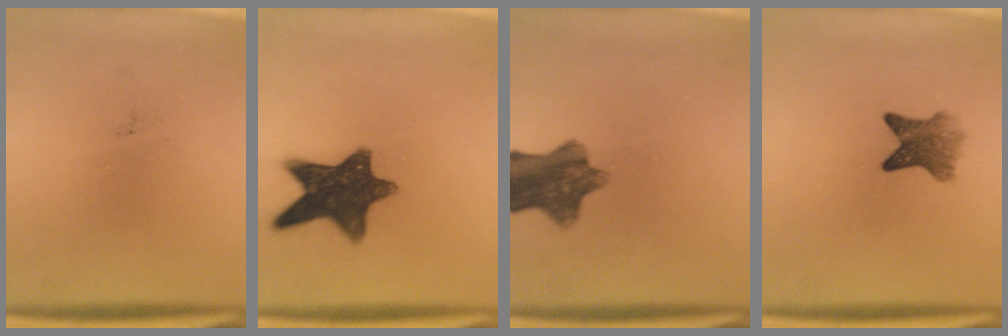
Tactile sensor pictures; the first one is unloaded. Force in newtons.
{"total": 12.4}
{"total": 8.9}
{"total": 5.2}